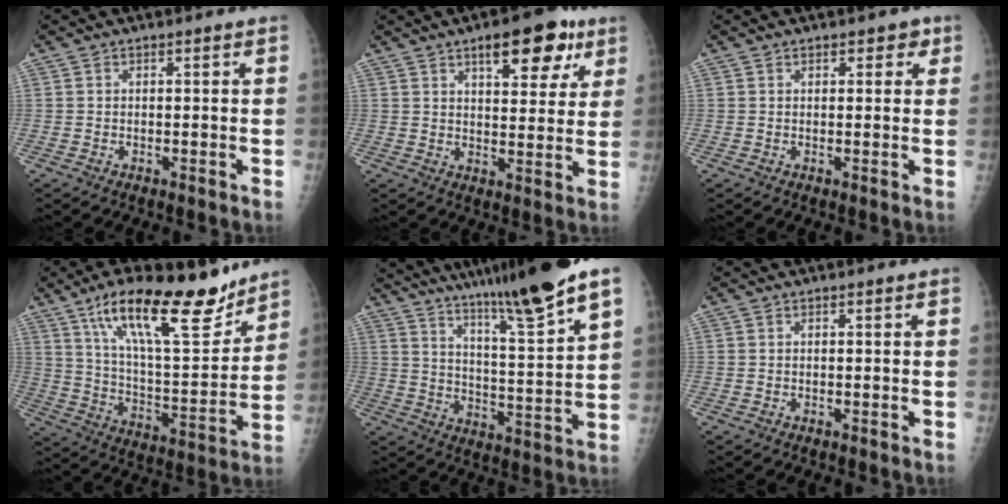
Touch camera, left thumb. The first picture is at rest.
{"total": 11.8, "force": [6.6, 5.1, 8.4], "torque": [-0.077, -0.021, 0.087]}
{"total": 2.5, "force": [1.4, 1.6, 1.3], "torque": [0.007, -0.002, 0.013]}
{"total": 21.9, "force": [15.0, 6.7, 14.4], "torque": [-0.204, -0.073, 0.256]}
{"total": 18.9, "force": [13.7, 1.1, 12.9], "torque": [-0.185, -0.065, 0.221]}
{"total": 0.0}